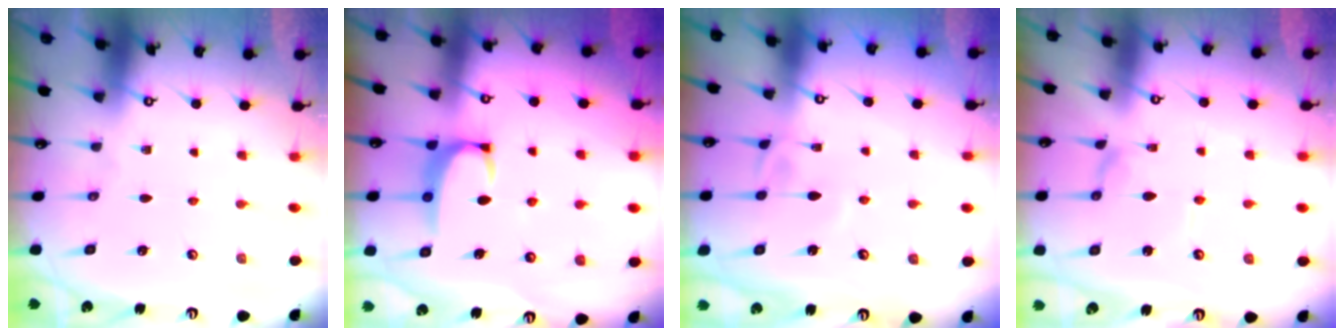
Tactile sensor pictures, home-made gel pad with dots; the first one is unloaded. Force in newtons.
{"total": 2.2, "press": 2.1, "slide": 0.6}
{"total": 3.9, "press": 3.8, "slide": 0.2}
{"total": 0.0}